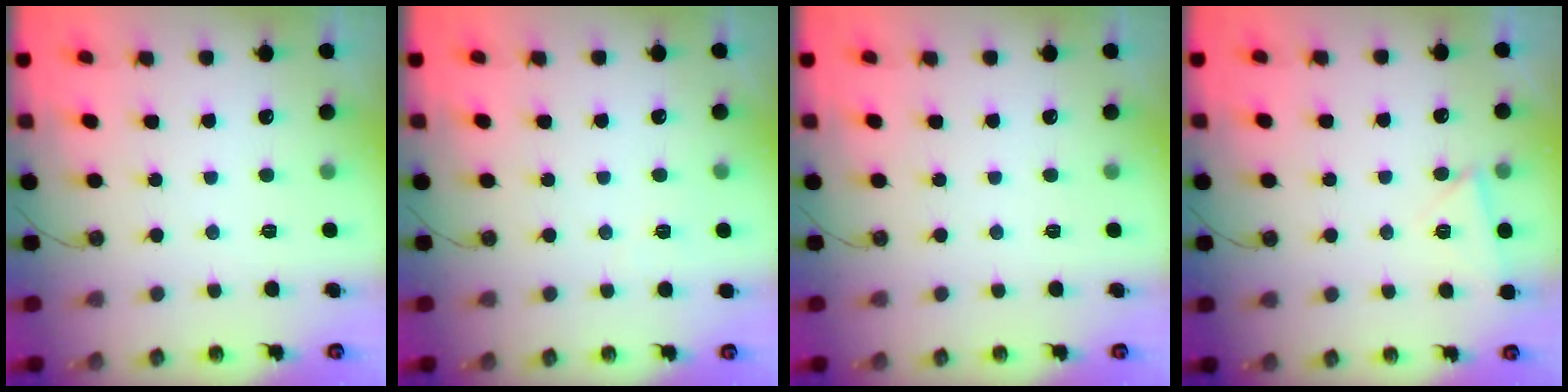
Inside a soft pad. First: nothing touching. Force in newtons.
{"total": 1.9, "press": 1.9, "slide": 0.4}
{"total": 0.0}
{"total": 3.8, "press": 3.7, "slide": 0.9}